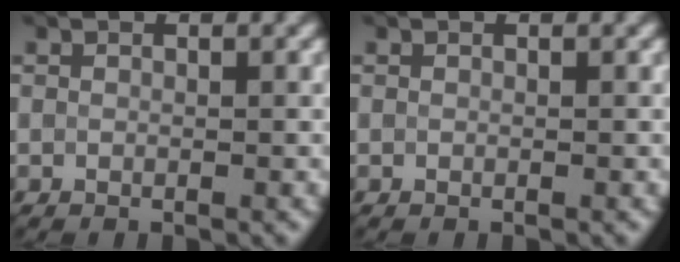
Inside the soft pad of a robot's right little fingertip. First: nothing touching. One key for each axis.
{"total": 0.0}